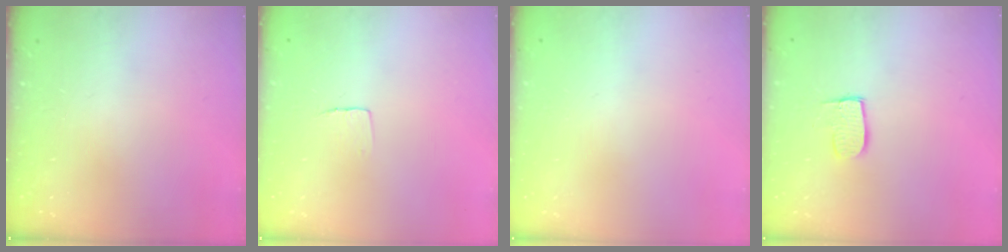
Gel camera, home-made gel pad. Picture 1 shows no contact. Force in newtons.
{"total": 4.1, "press": 4.1, "slide": 0.3}
{"total": 0.0}
{"total": 7.0, "press": 7.0, "slide": 0.3}